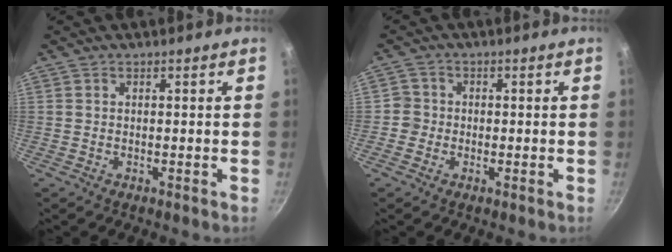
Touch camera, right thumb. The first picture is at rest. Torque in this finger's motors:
{"motor_torque": [-0.10, 0.20, 0.46, 0.05, -0.04]}